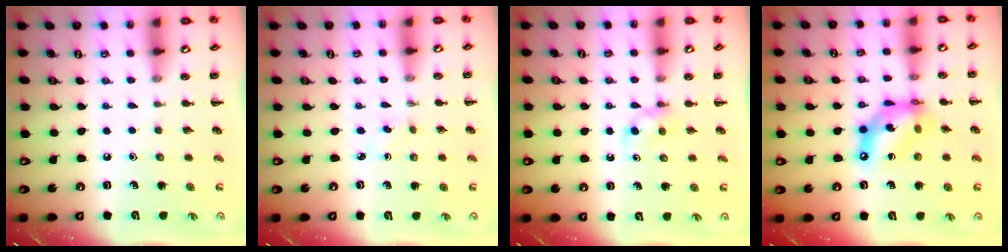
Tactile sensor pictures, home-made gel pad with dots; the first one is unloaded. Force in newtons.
{"total": 1.3, "press": 1.1, "slide": 0.7}
{"total": 2.6, "press": 2.4, "slide": 1.0}
{"total": 12.7, "press": 12.3, "slide": 3.2}